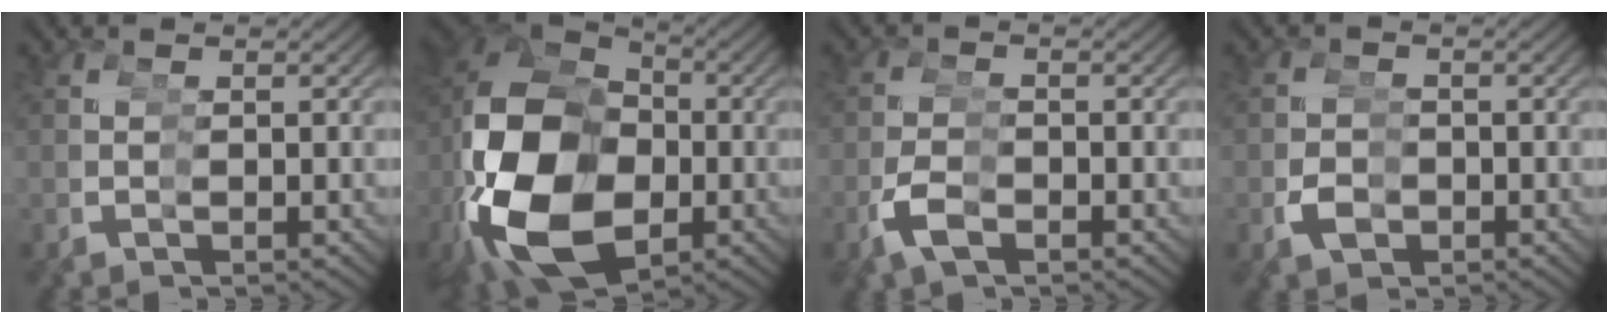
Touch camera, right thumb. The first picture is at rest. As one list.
[{"total": 20.0, "force": [-2.0, 14.1, 14.0], "torque": [-0.298, -0.043, -0.005]}, {"total": 3.2, "force": [-1.8, 2.6, 0.7], "torque": [-0.047, -0.017, -0.019]}, {"total": 2.5, "force": [-1.0, 2.3, 0.0], "torque": [-0.021, -0.017, -0.003]}]